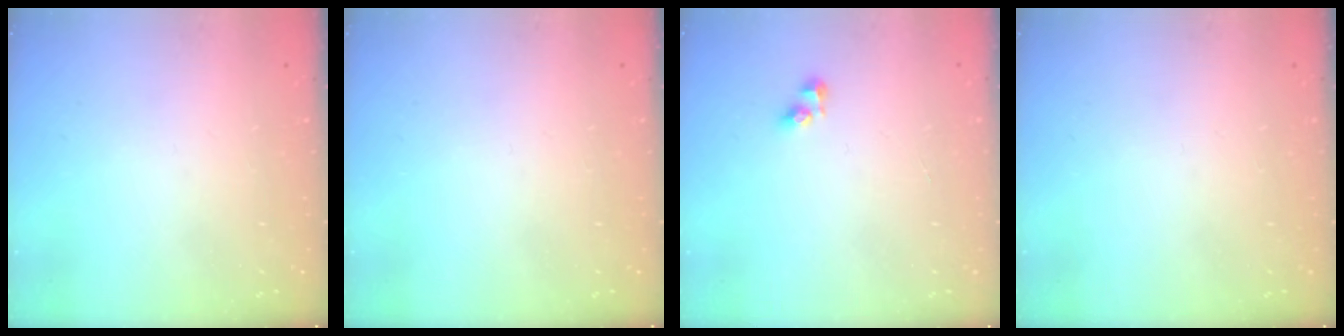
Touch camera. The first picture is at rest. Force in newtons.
{"total": 0.0}
{"total": 4.1, "press": 4.0, "slide": 0.6}
{"total": 0.0}